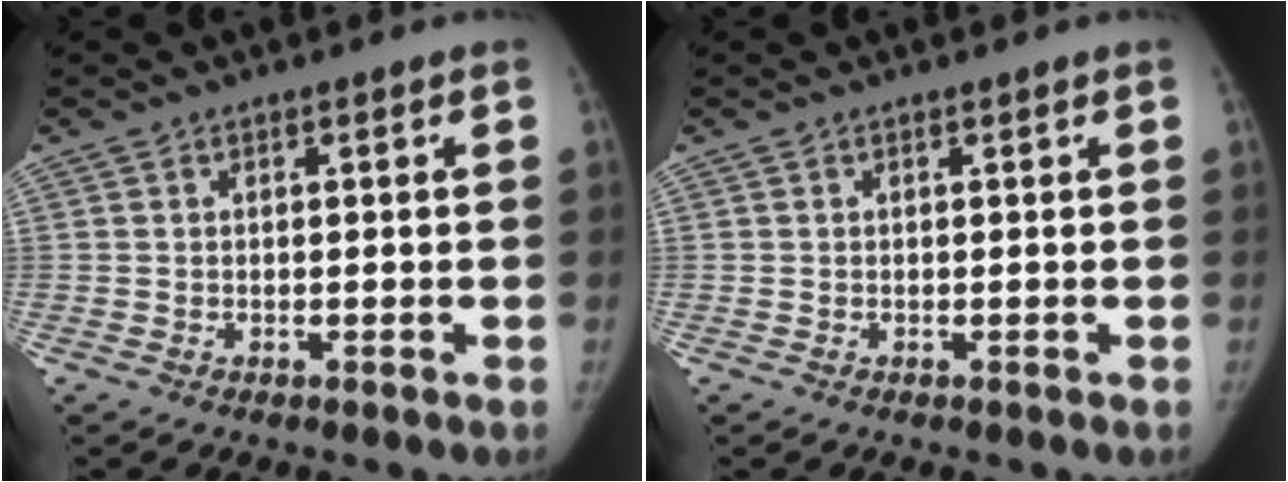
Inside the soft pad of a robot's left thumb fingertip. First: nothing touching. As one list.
[{"total": 0.0}]